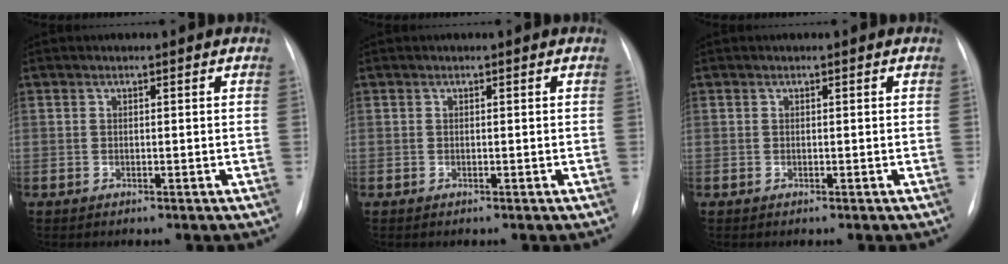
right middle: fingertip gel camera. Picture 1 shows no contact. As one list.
[{"total": 0.0}, {"total": 0.0}]